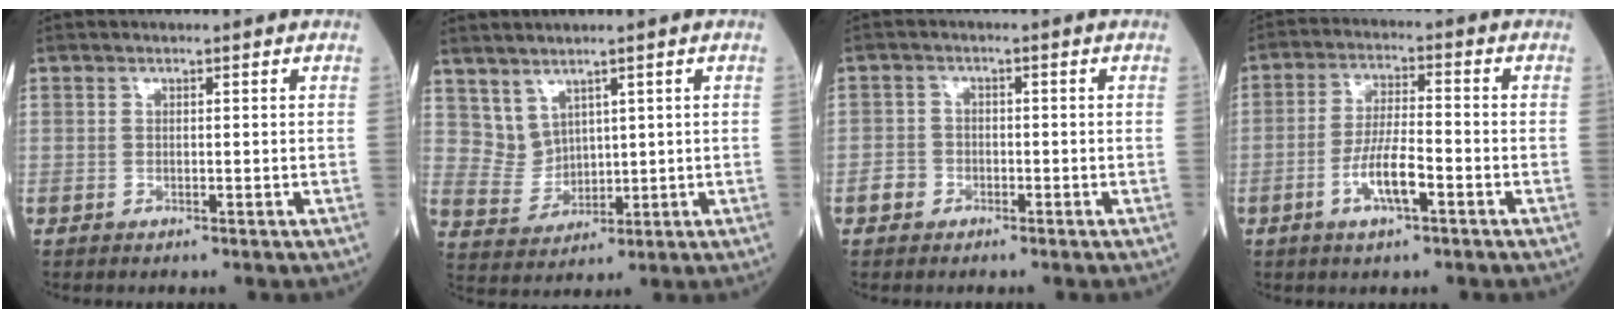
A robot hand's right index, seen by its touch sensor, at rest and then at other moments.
{"total": 4.3, "force": [2.9, 3.1, 0.8], "torque": [-0.026, 0.005, 0.072]}
{"total": 2.3, "force": [-1.3, 1.8, 0.4], "torque": [-0.009, 0.008, -0.027]}
{"total": 6.8, "force": [-2.8, 1.4, 6.0], "torque": [-0.116, 0.001, -0.052]}